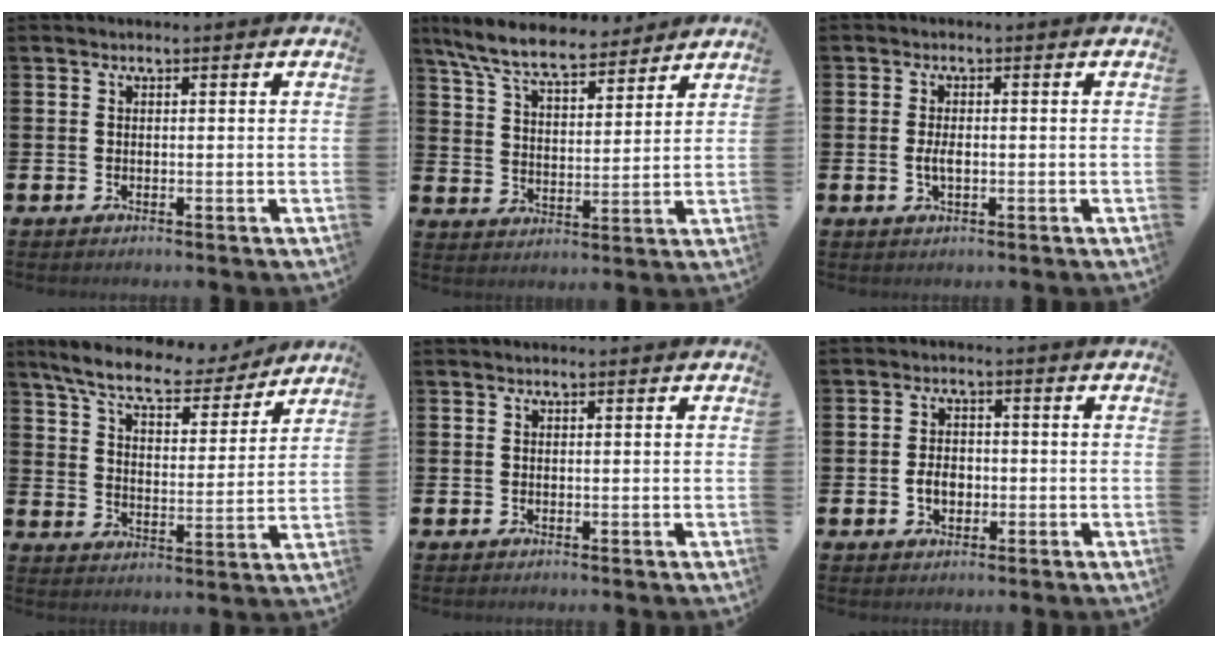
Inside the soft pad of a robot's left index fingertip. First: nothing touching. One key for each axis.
{"total": 8.5, "fx": 7.7, "fy": 1.8, "fz": 3.1, "tx": -0.097, "ty": -0.032, "tz": 0.139}
{"total": 2.2, "fx": -0.2, "fy": 1.0, "fz": 1.9, "tx": -0.029, "ty": -0.001, "tz": -0.006}
{"total": 8.7, "fx": 7.9, "fy": 1.8, "fz": 3.2, "tx": -0.094, "ty": -0.048, "tz": 0.136}
{"total": 0.0}
{"total": 3.2, "fx": -0.7, "fy": 2.3, "fz": 2.1, "tx": -0.026, "ty": -0.002, "tz": -0.019}